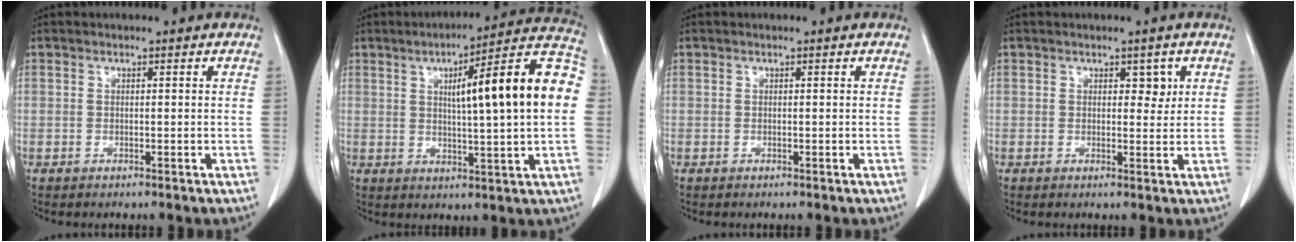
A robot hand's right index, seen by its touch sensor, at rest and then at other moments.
{"total": 17.2, "force": [2.5, 0.9, 17.0], "torque": [-0.237, 0.030, 0.027]}
{"total": 0.0}
{"total": 2.2, "force": [0.9, 1.3, 1.5], "torque": [-0.011, -0.001, 0.011]}